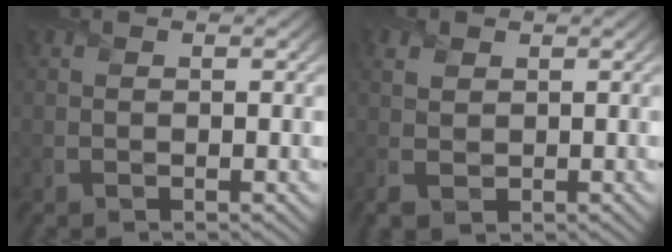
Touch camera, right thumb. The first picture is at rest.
{"total": 2.9, "force": [0.5, 2.1, 1.9], "torque": [-0.053, 0.001, 0.010]}